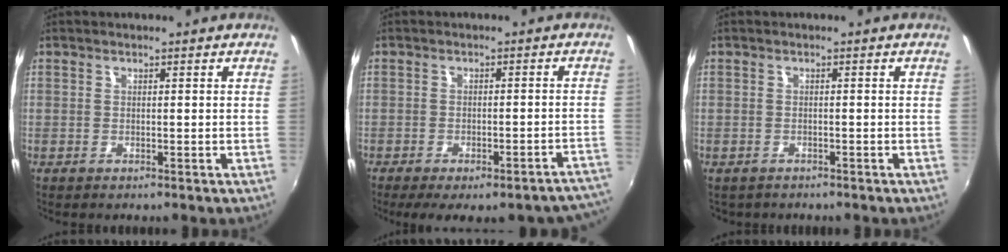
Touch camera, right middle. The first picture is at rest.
{"total": 14.7, "force": [-12.2, 3.3, 7.5], "torque": [-0.104, -0.018, -0.140]}
{"total": 1.3, "force": [-1.1, 0.6, 0.3], "torque": [-0.010, -0.005, -0.015]}